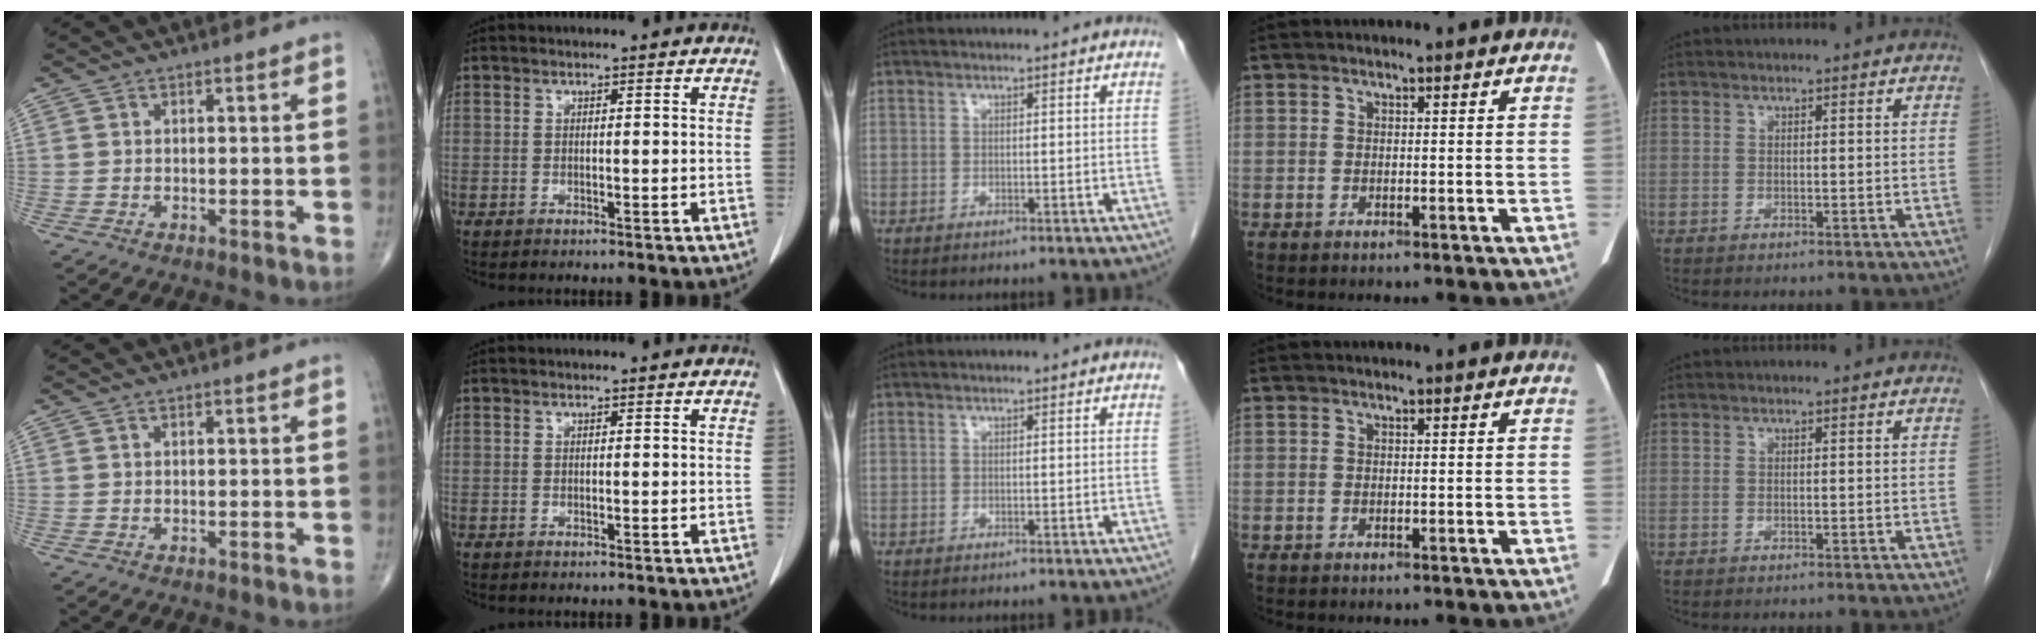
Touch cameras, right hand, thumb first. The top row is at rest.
{}